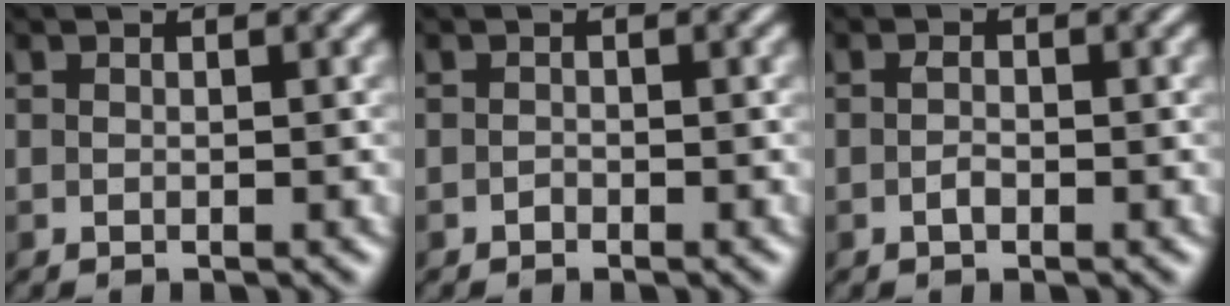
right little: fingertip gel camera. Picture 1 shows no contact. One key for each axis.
{"total": 0.7, "fx": -0.7, "fy": 0.1, "fz": -0.1, "tx": 0.004, "ty": -0.001, "tz": -0.013}
{"total": 1.6, "fx": -1.2, "fy": 0.7, "fz": 0.9, "tx": -0.018, "ty": 0.000, "tz": -0.023}